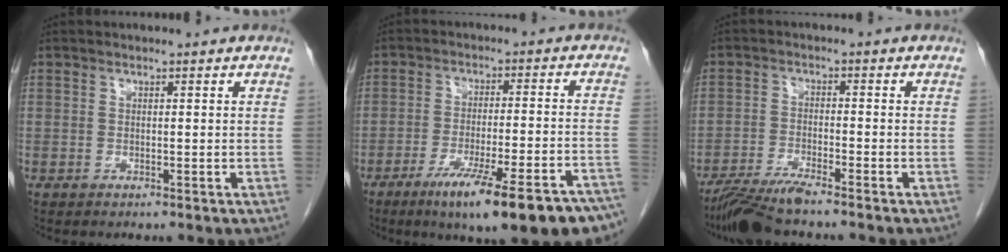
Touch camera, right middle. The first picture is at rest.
{"total": 19.4, "force": [-14.1, 2.0, 13.2], "torque": [-0.136, 0.002, -0.206]}
{"total": 6.5, "force": [-5.6, -0.4, 3.2], "torque": [-0.057, -0.024, -0.105]}